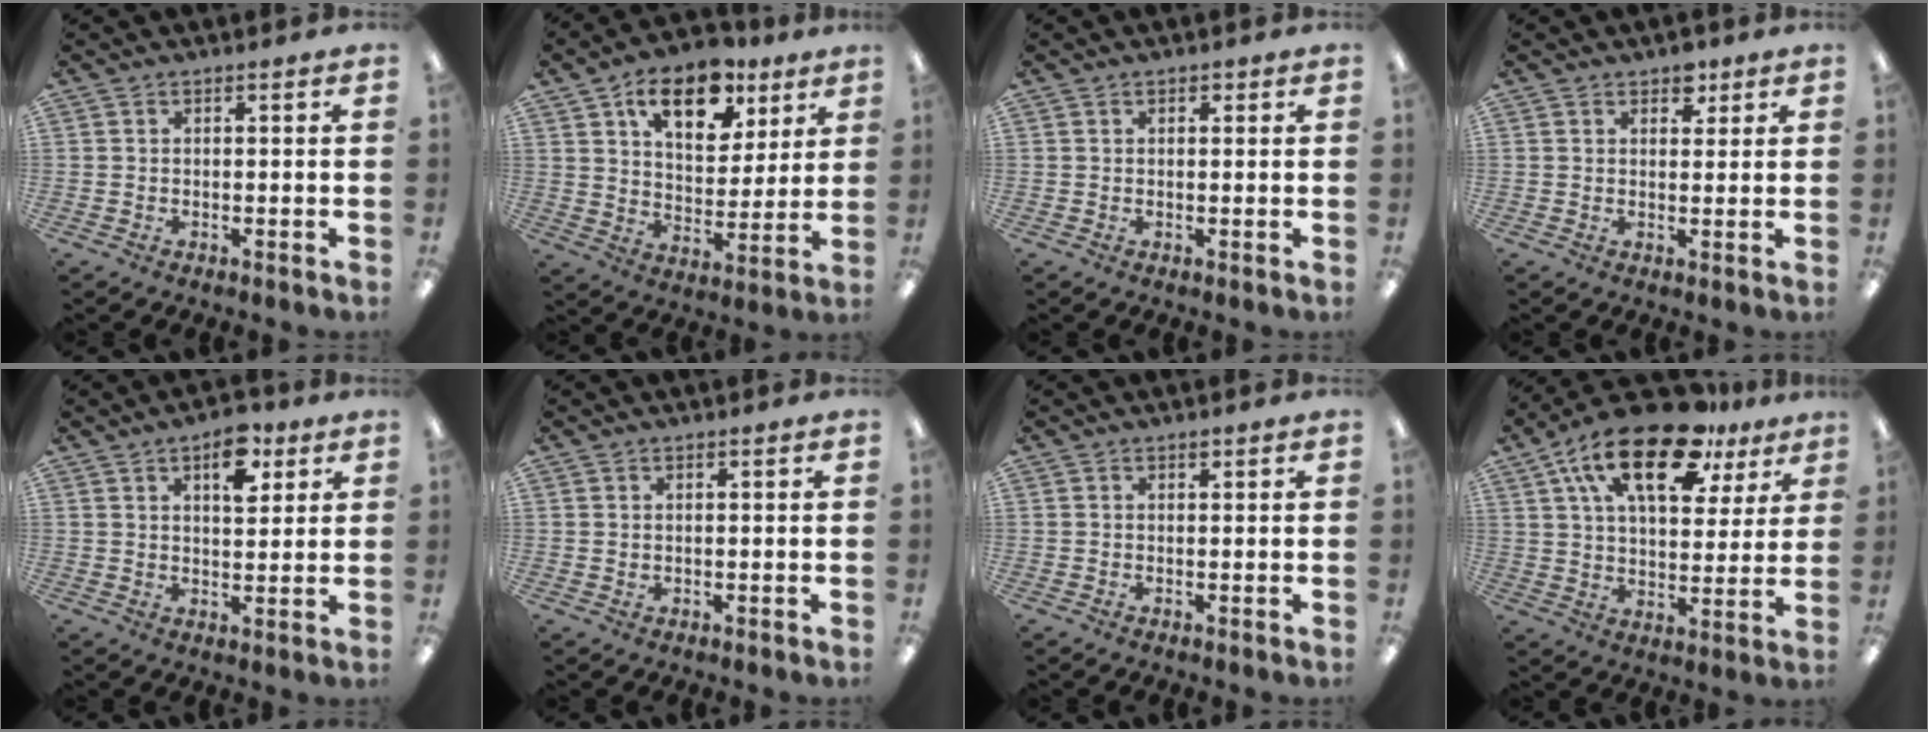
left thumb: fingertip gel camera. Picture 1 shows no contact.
{"total": 15.4, "force": [9.3, 8.3, 9.0], "torque": [-0.127, -0.039, 0.160]}
{"total": 1.3, "force": [0.7, 0.9, 0.6], "torque": [-0.005, 0.000, 0.011]}
{"total": 3.9, "force": [2.5, 2.4, 1.7], "torque": [-0.006, -0.010, 0.039]}
{"total": 9.3, "force": [4.8, 4.8, 6.4], "torque": [-0.078, -0.019, 0.077]}
{"total": 0.8, "force": [0.4, 0.6, 0.3], "torque": [-0.008, 0.002, 0.008]}
{"total": 0.8, "force": [0.6, 0.4, 0.4], "torque": [-0.002, -0.002, 0.009]}
{"total": 21.3, "force": [12.3, 9.6, 14.6], "torque": [-0.247, -0.048, 0.208]}